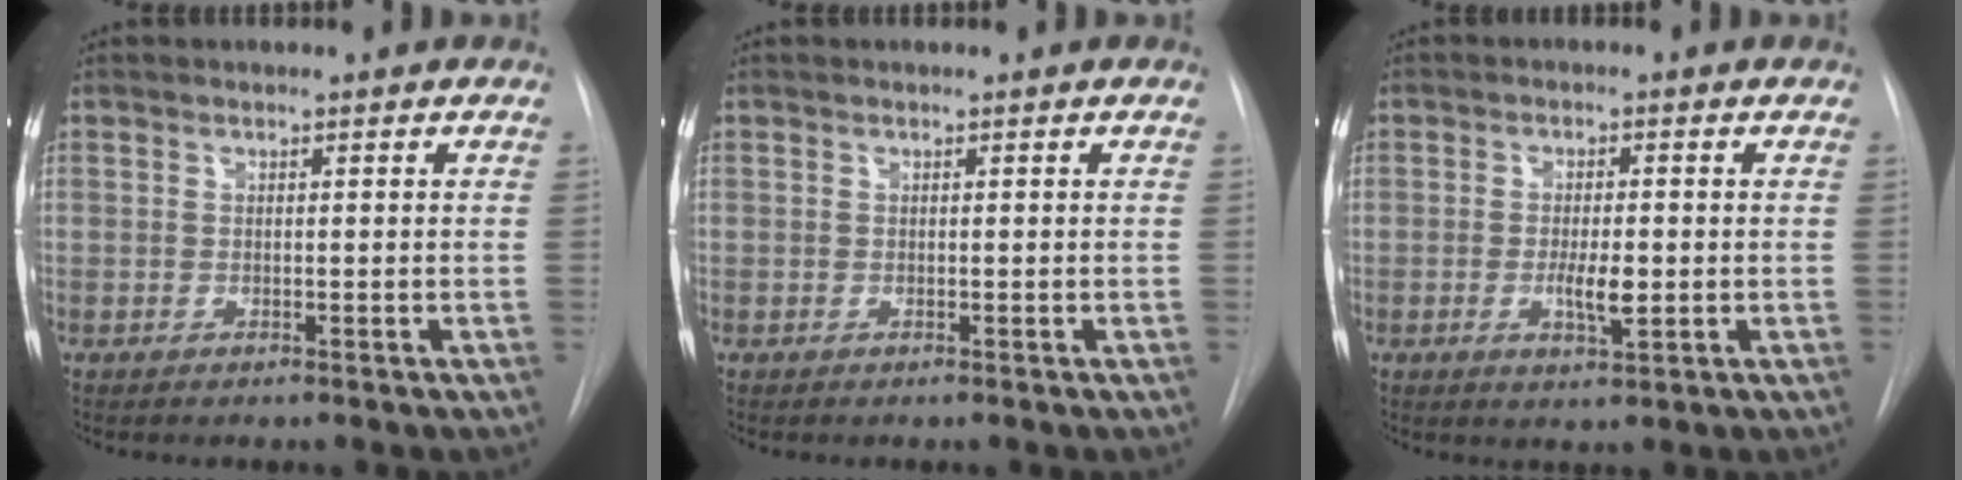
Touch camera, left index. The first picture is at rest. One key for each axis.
{"total": 0.0}
{"total": 4.3, "fx": -1.6, "fy": 1.0, "fz": 3.8, "tx": -0.070, "ty": -0.009, "tz": -0.019}